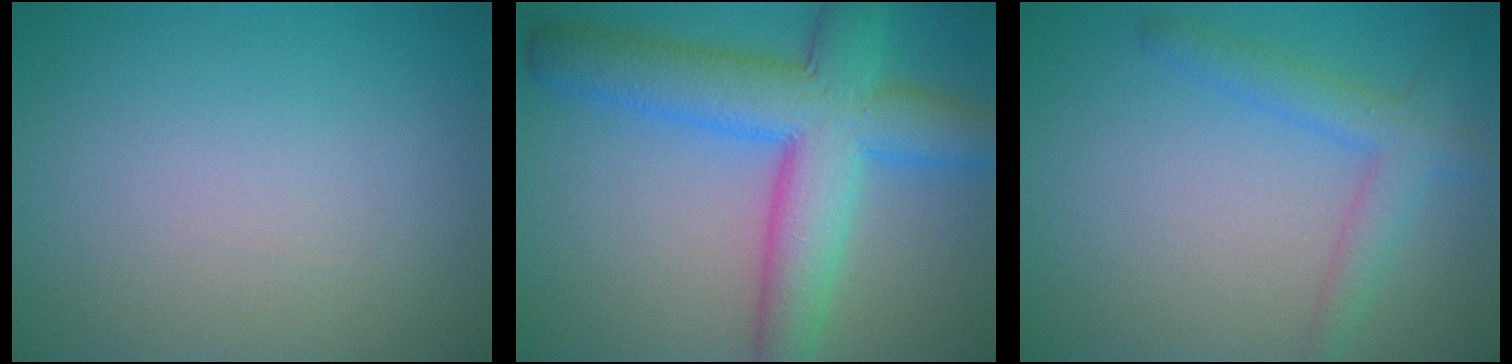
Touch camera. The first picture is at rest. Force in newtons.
{"total": 9.4, "press": 9.4, "slide": 0.3}
{"total": 3.1, "press": 3.1, "slide": 0.2}